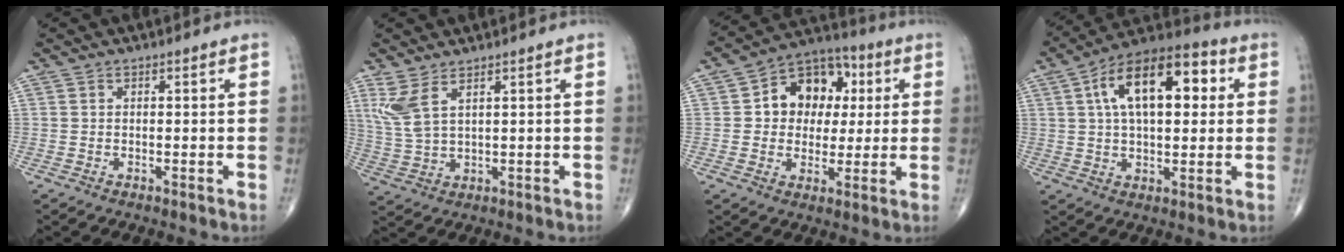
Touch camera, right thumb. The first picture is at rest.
{"total": 6.1, "force": [3.3, 2.0, 4.7], "torque": [-0.119, -0.013, 0.080]}
{"total": 13.4, "force": [2.5, 10.3, 8.1], "torque": [-0.068, 0.012, 0.031]}
{"total": 18.0, "force": [4.6, 9.0, 14.9], "torque": [-0.221, 0.024, 0.065]}